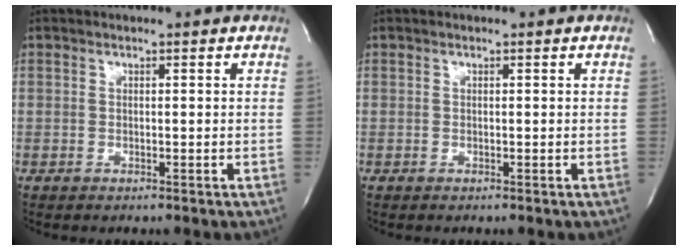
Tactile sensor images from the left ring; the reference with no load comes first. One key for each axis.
{"total": 0.0}